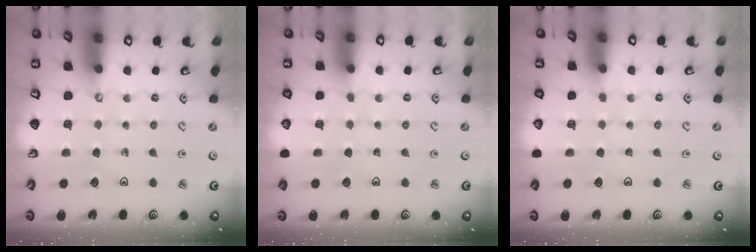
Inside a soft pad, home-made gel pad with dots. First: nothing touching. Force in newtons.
{"total": 0.0}
{"total": 0.0}